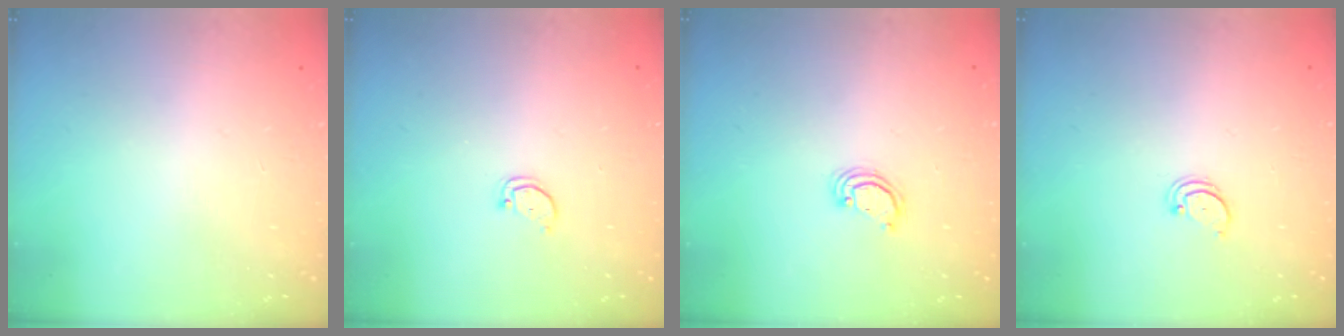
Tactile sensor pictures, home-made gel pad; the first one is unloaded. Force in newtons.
{"total": 1.8, "press": 1.8, "slide": 0.1}
{"total": 2.0, "press": 2.0, "slide": 0.2}
{"total": 2.0, "press": 2.0, "slide": 0.2}